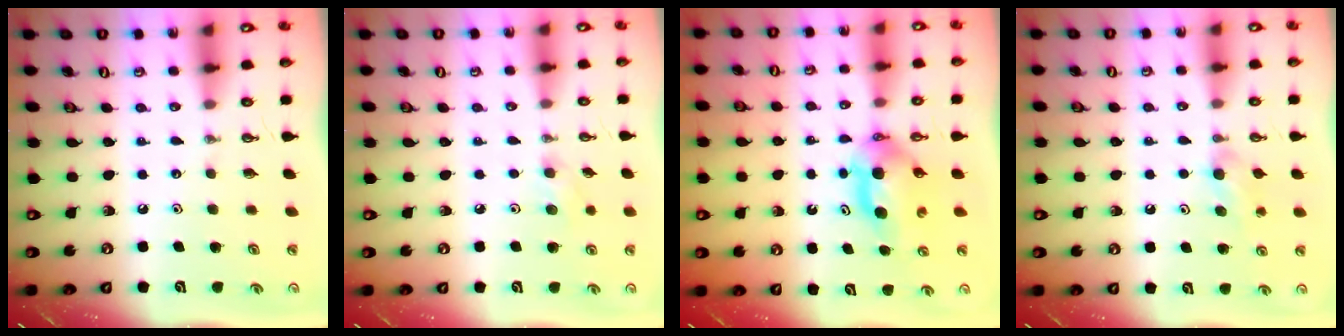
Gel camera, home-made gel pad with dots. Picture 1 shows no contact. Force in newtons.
{"total": 7.2, "press": 6.8, "slide": 2.1}
{"total": 5.2, "press": 5.2, "slide": 0.2}
{"total": 6.3, "press": 6.2, "slide": 1.4}